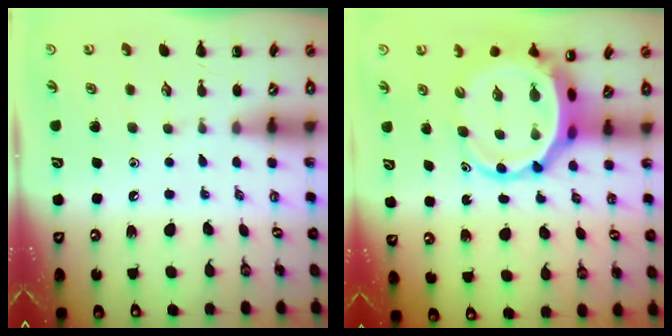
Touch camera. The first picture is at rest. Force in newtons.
{"total": 7.7, "press": 7.4, "slide": 2.1}